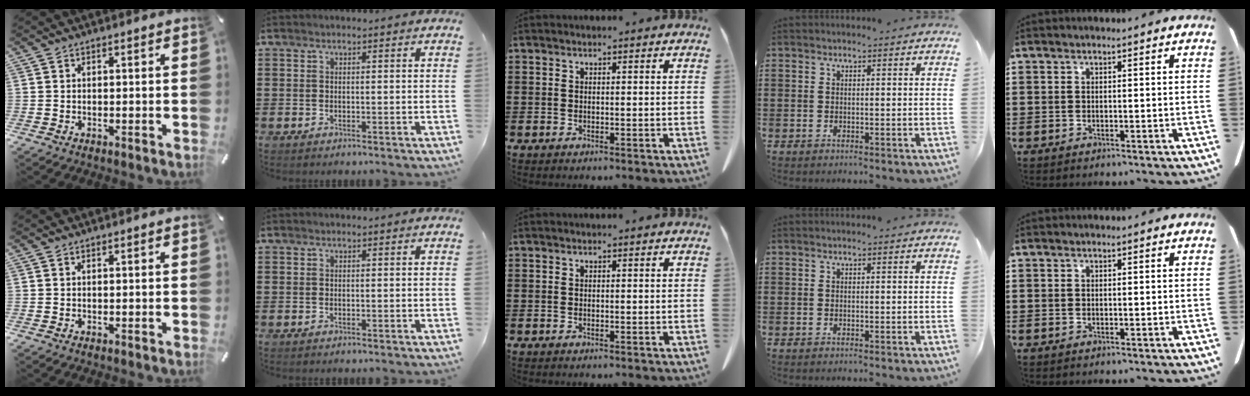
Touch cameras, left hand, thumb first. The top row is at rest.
{}